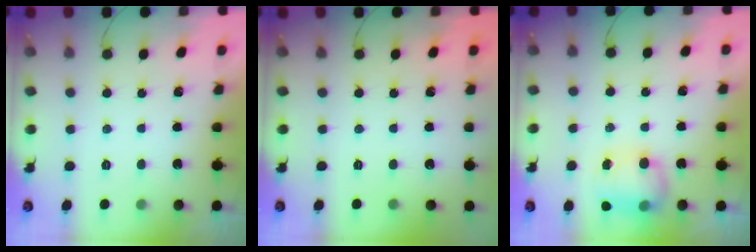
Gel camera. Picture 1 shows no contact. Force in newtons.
{"total": 0.0}
{"total": 9.8, "press": 8.8, "slide": 4.3}